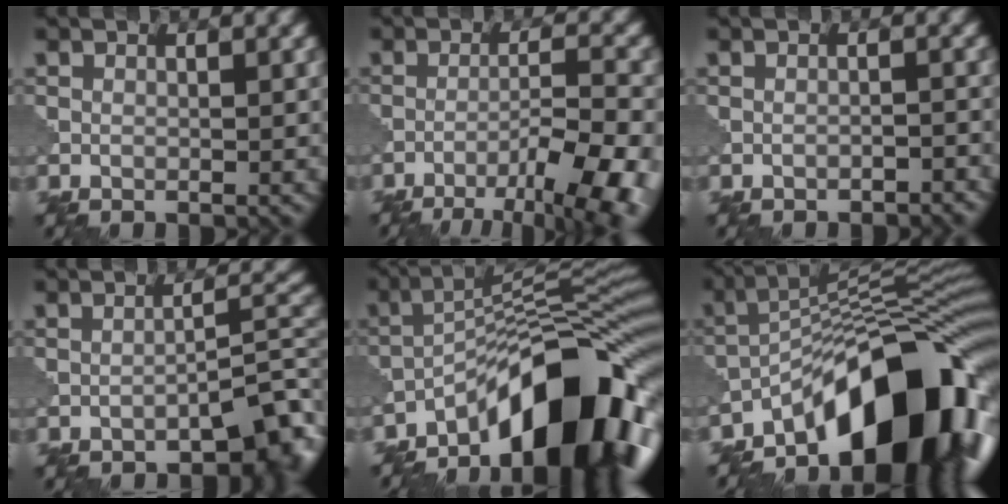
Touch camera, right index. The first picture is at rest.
{"total": 10.7, "force": [-7.1, 2.5, 7.6], "torque": [-0.112, -0.008, -0.090]}
{"total": 1.2, "force": [-1.1, 0.3, 0.5], "torque": [-0.005, 0.002, -0.018]}
{"total": 5.5, "force": [-3.6, 1.5, 3.8], "torque": [-0.040, 0.019, -0.053]}
{"total": 14.1, "force": [-8.9, 3.7, 10.3], "torque": [-0.135, 0.020, -0.155]}
{"total": 15.1, "force": [-9.5, 5.1, 10.7], "torque": [-0.135, 0.019, -0.165]}